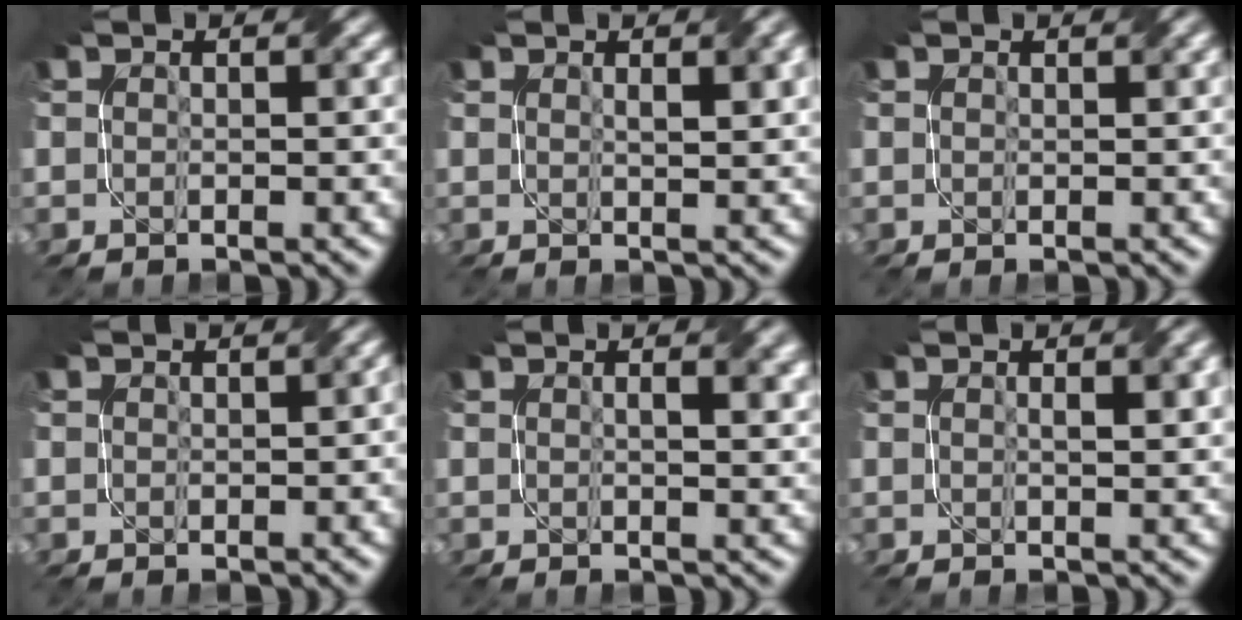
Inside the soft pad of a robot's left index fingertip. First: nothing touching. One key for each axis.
{"total": 2.5, "fx": 1.0, "fy": 0.7, "fz": 2.2, "tx": -0.025, "ty": 0.001, "tz": 0.018}
{"total": 0.0}
{"total": 0.8, "fx": -0.5, "fy": 0.3, "fz": 0.5, "tx": -0.004, "ty": 0.004, "tz": -0.008}
{"total": 2.6, "fx": 0.9, "fy": 0.9, "fz": 2.3, "tx": -0.020, "ty": 0.001, "tz": 0.013}
{"total": 2.3, "fx": 0.6, "fy": 0.6, "fz": 2.2, "tx": -0.025, "ty": 0.003, "tz": 0.011}